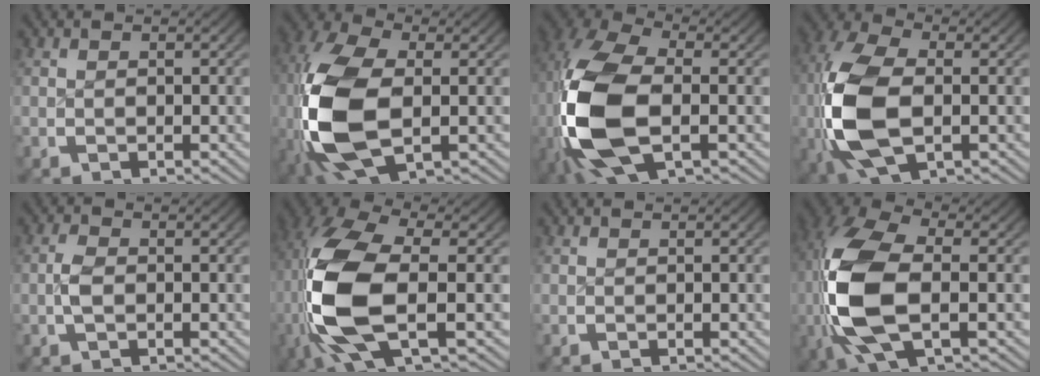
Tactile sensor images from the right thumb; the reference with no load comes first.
{"total": 14.7, "force": [-1.6, 9.3, 11.3], "torque": [-0.277, -0.050, 0.003]}
{"total": 16.4, "force": [-1.5, 10.3, 12.6], "torque": [-0.311, -0.049, 0.001]}
{"total": 13.1, "force": [-1.2, 8.5, 10.0], "torque": [-0.259, -0.039, 0.003]}
{"total": 1.7, "force": [-0.2, 1.1, 1.3], "torque": [-0.033, 0.003, -0.008]}
{"total": 15.0, "force": [-0.6, 8.0, 12.7], "torque": [-0.312, -0.042, 0.010]}
{"total": 0.0}
{"total": 13.9, "force": [-0.6, 8.2, 11.3], "torque": [-0.279, -0.035, 0.009]}